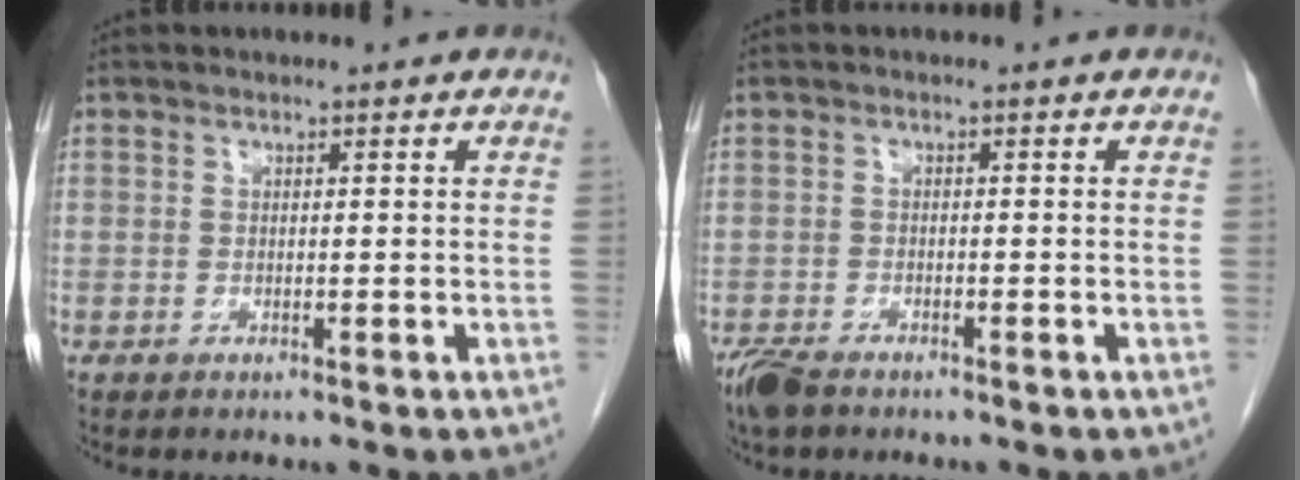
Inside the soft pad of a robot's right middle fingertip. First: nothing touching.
{"total": 4.2, "force": [-3.4, 1.3, 2.2], "torque": [-0.047, -0.010, -0.060]}